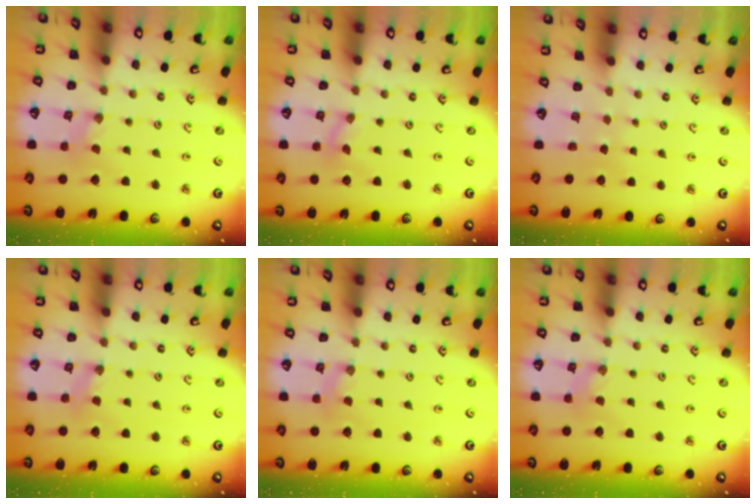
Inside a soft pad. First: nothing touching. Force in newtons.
{"total": 0.0}
{"total": 0.6, "press": 0.6, "slide": 0.1}
{"total": 2.0, "press": 2.0, "slide": 0.4}
{"total": 1.6, "press": 1.6, "slide": 0.3}
{"total": 1.2, "press": 1.2, "slide": 0.2}